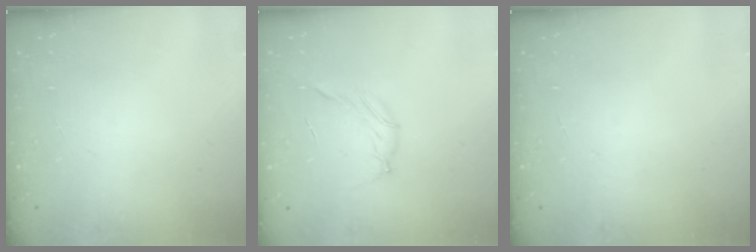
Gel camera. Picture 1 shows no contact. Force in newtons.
{"total": 4.0, "press": 3.8, "slide": 1.0}
{"total": 0.0}